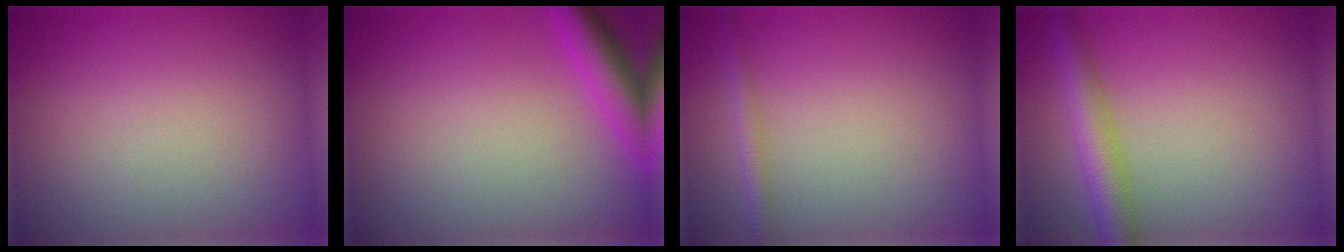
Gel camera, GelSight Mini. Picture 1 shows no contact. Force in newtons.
{"total": 4.2, "press": 4.2, "slide": 0.2}
{"total": 1.6, "press": 1.6, "slide": 0.0}
{"total": 4.6, "press": 4.6, "slide": 0.1}